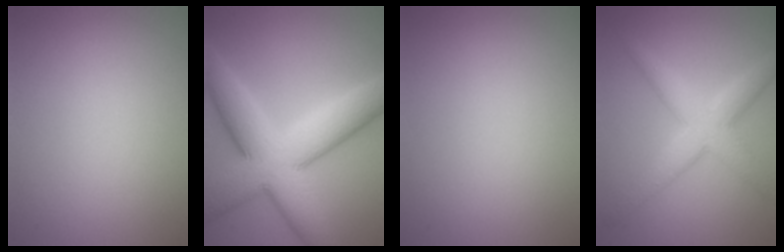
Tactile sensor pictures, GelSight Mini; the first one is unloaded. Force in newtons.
{"total": 11.0, "press": 11.0, "slide": 0.4}
{"total": 0.0}
{"total": 4.7, "press": 4.7, "slide": 0.1}